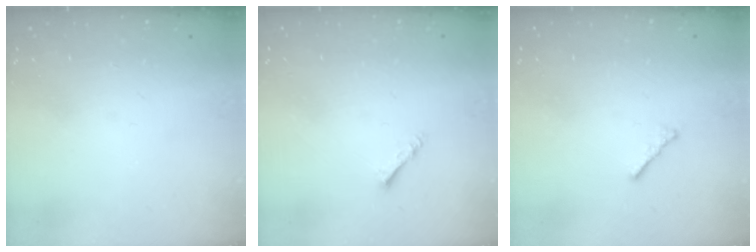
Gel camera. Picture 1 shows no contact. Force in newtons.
{"total": 1.8, "press": 1.8, "slide": 0.1}
{"total": 1.7, "press": 1.6, "slide": 0.5}